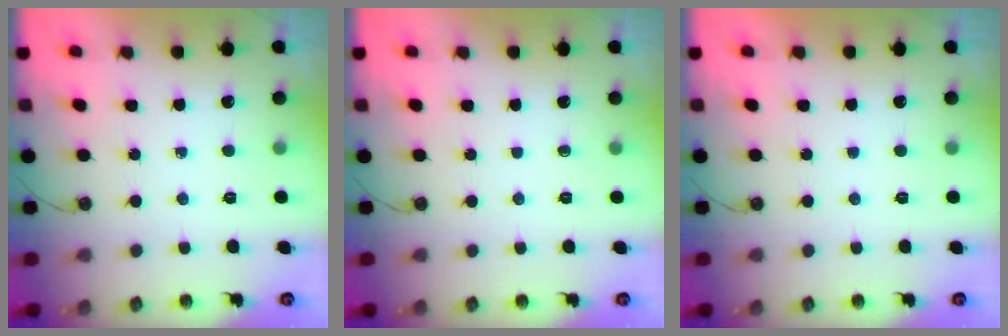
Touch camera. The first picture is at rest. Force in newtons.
{"total": 0.0}
{"total": 0.0}